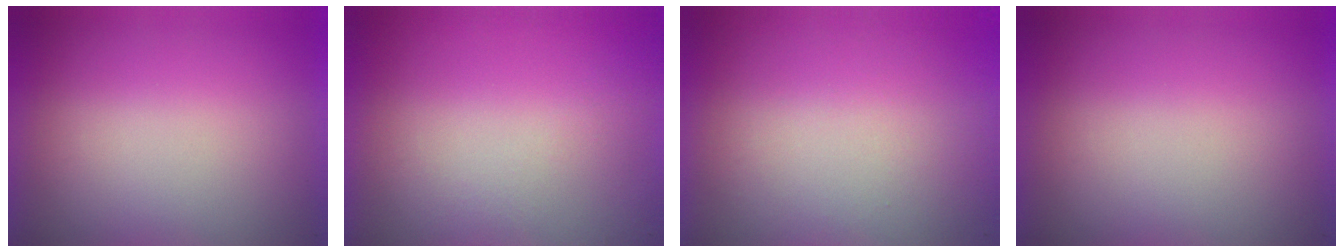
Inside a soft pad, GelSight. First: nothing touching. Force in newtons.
{"total": 5.1}
{"total": 8.1}
{"total": 0.0}